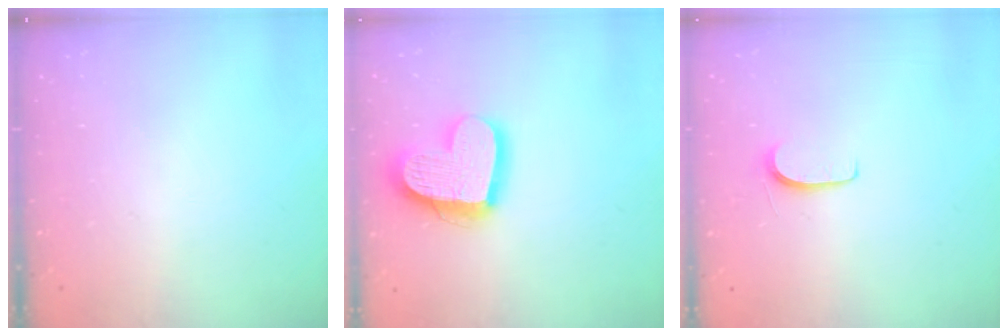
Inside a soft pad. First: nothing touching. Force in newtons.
{"total": 18.0, "press": 17.9, "slide": 1.5}
{"total": 5.1, "press": 5.1, "slide": 0.6}